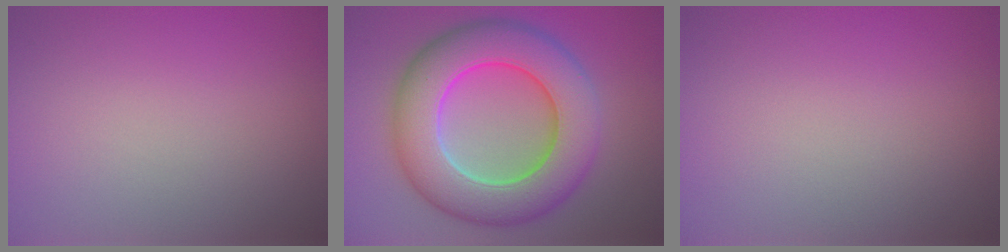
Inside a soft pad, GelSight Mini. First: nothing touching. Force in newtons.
{"total": 11.3, "press": 11.3, "slide": 0.3}
{"total": 0.0}